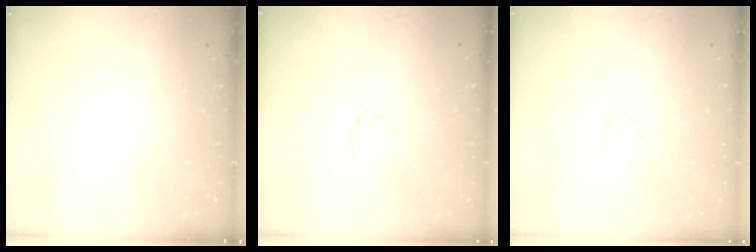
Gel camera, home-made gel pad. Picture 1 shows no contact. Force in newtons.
{"total": 1.8, "press": 1.8, "slide": 0.3}
{"total": 2.4, "press": 2.4, "slide": 0.3}